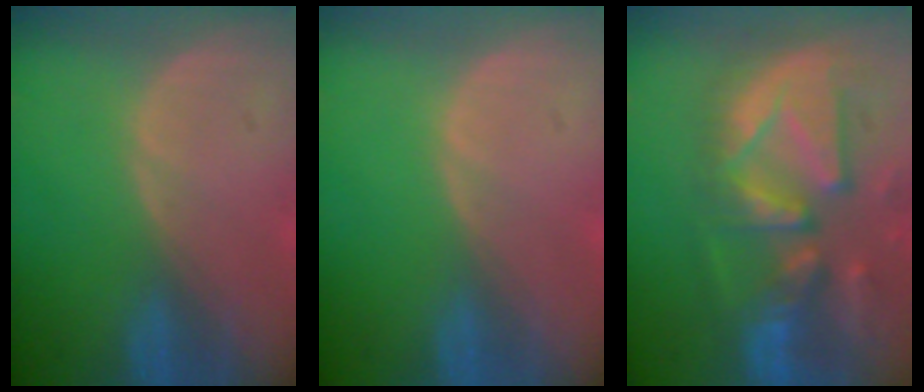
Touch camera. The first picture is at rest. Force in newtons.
{"total": 0.0}
{"total": 13.3, "press": 11.4, "slide": 6.8}